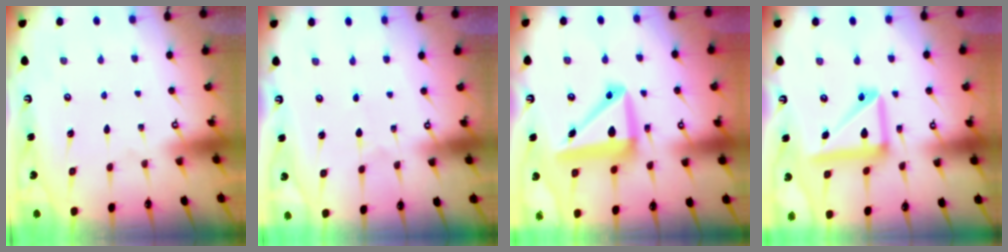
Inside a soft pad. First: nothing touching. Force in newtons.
{"total": 0.5, "press": 0.5, "slide": 0.1}
{"total": 13.7, "press": 13.5, "slide": 2.1}
{"total": 14.1, "press": 14.0, "slide": 1.7}